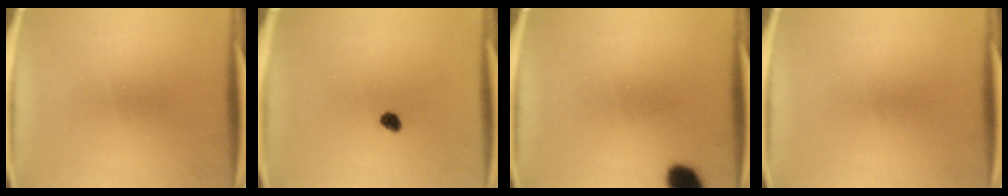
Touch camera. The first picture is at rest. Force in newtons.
{"total": 2.0}
{"total": 5.7}
{"total": 0.0}